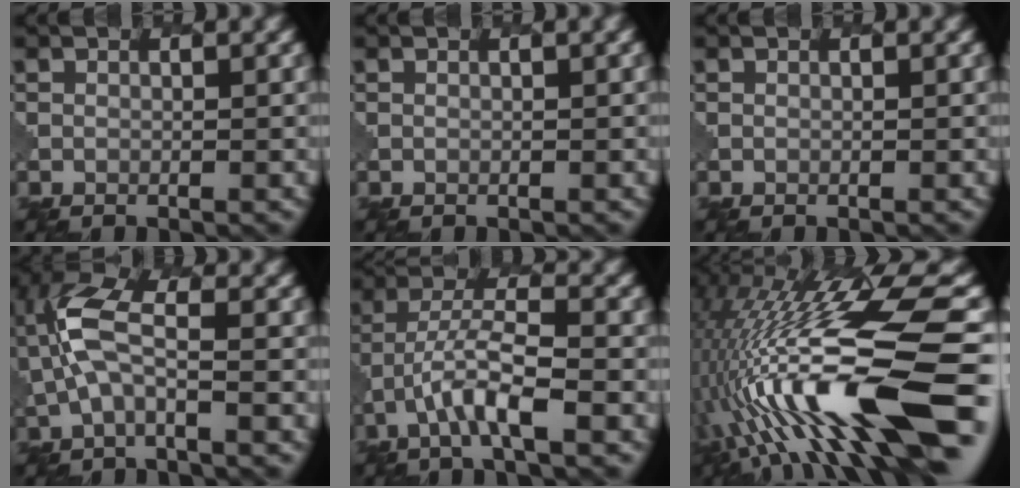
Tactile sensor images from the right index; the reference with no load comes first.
{"total": 0.9, "force": [0.3, 0.3, 0.8], "torque": [-0.007, -0.002, -0.001]}
{"total": 0.0}
{"total": 4.4, "force": [-0.1, 1.6, 4.1], "torque": [-0.102, 0.014, -0.007]}
{"total": 4.6, "force": [-2.1, 0.8, 4.0], "torque": [-0.080, 0.008, -0.042]}
{"total": 15.7, "force": [-2.4, 3.7, 15.0], "torque": [-0.285, 0.023, -0.031]}